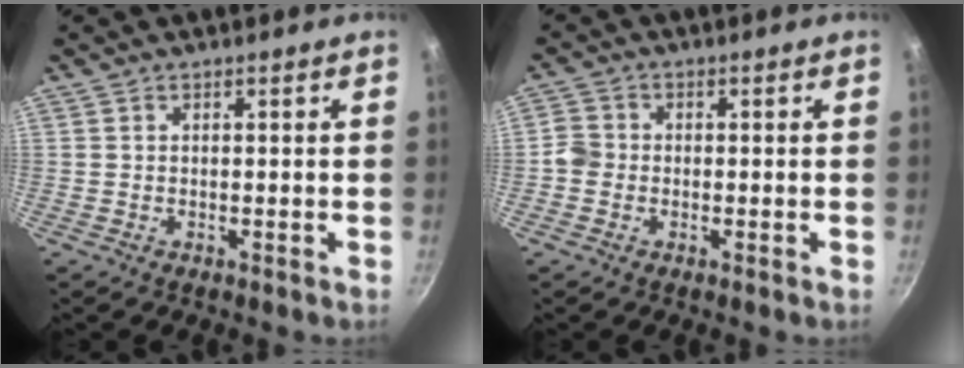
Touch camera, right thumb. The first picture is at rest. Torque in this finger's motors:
{"motor_torque": [0.56, 0.94, 0.26, 0.28, 0.00]}